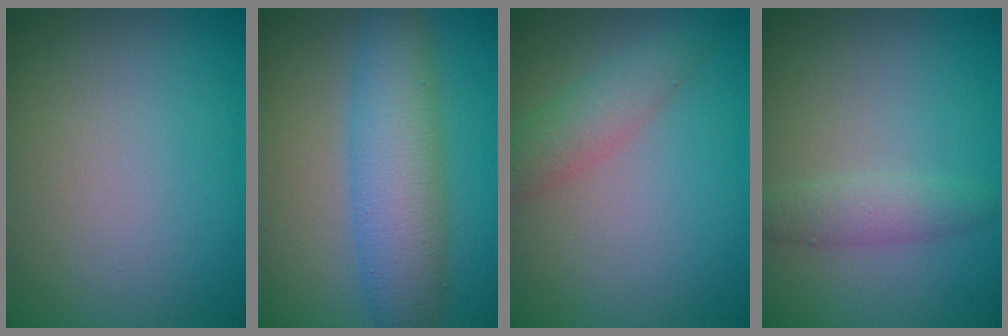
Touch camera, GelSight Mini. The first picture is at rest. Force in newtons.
{"total": 5.8, "press": 5.8, "slide": 0.0}
{"total": 3.0, "press": 3.0, "slide": 0.1}
{"total": 1.9, "press": 1.9, "slide": 0.1}